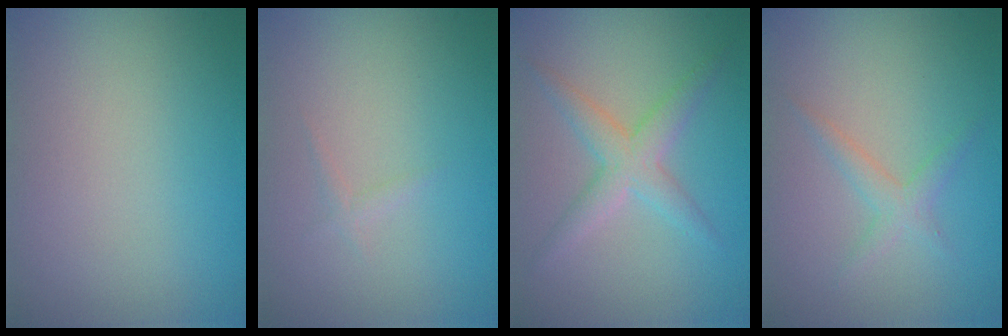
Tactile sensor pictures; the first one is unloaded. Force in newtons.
{"total": 0.5, "press": 0.5, "slide": 0.0}
{"total": 2.8, "press": 2.8, "slide": 0.1}
{"total": 1.6, "press": 1.6, "slide": 0.1}